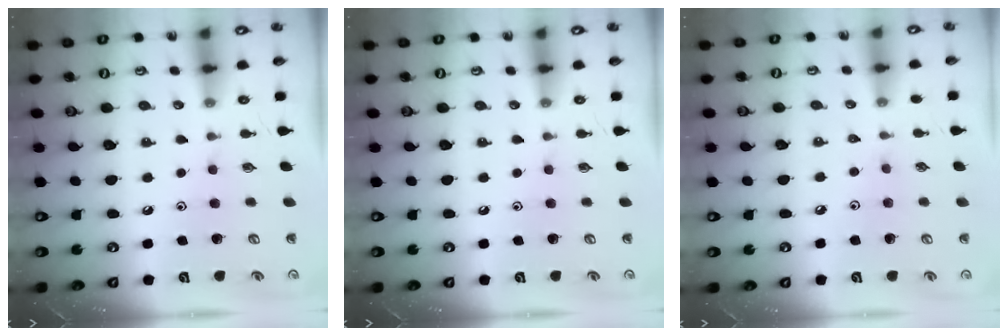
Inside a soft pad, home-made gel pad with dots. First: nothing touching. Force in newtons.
{"total": 0.0}
{"total": 2.3, "press": 2.3, "slide": 0.4}